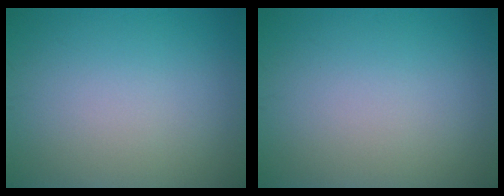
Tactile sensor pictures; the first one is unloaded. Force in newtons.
{"total": 0.0}